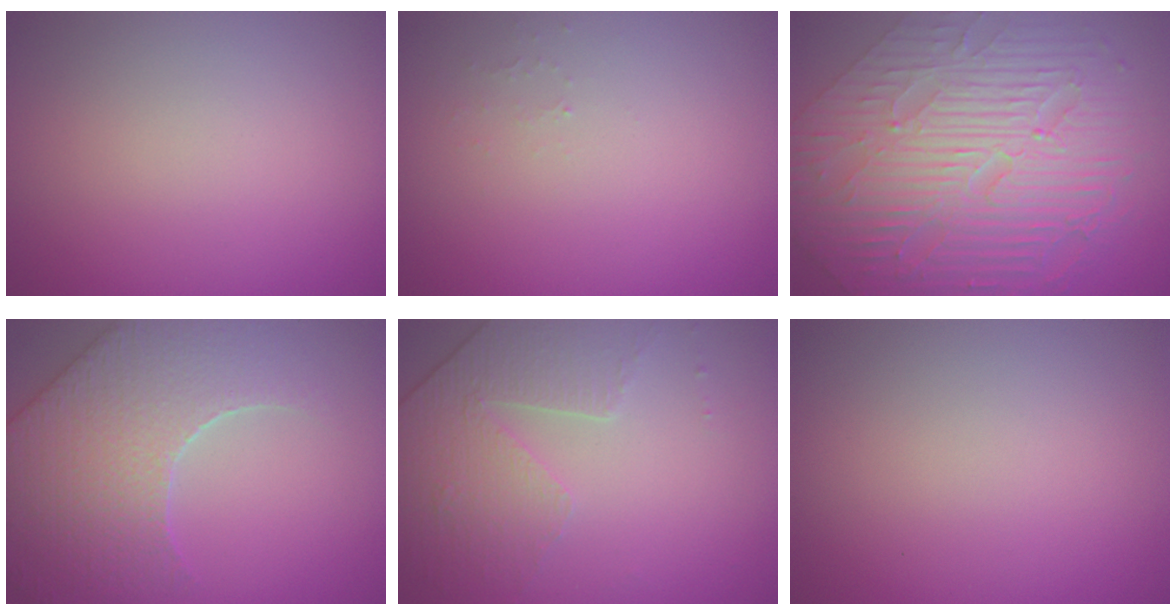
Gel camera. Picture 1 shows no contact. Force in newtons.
{"total": 0.5, "press": 0.5, "slide": 0.1}
{"total": 11.2, "press": 7.3, "slide": 8.5}
{"total": 7.3, "press": 6.0, "slide": 4.1}
{"total": 4.7, "press": 3.2, "slide": 3.4}
{"total": 0.0}